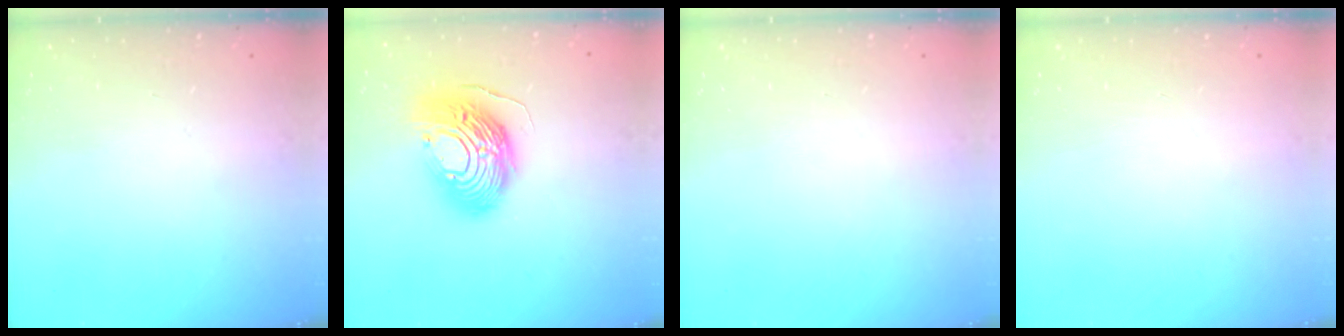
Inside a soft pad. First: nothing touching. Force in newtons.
{"total": 18.8, "press": 18.6, "slide": 2.8}
{"total": 0.0}
{"total": 0.0}